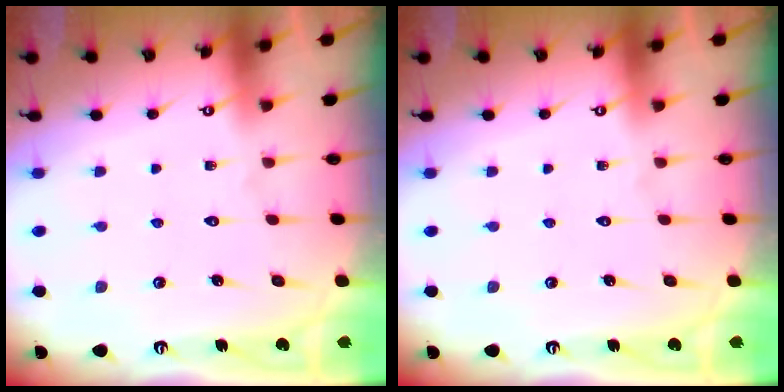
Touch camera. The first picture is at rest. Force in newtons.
{"total": 0.0}